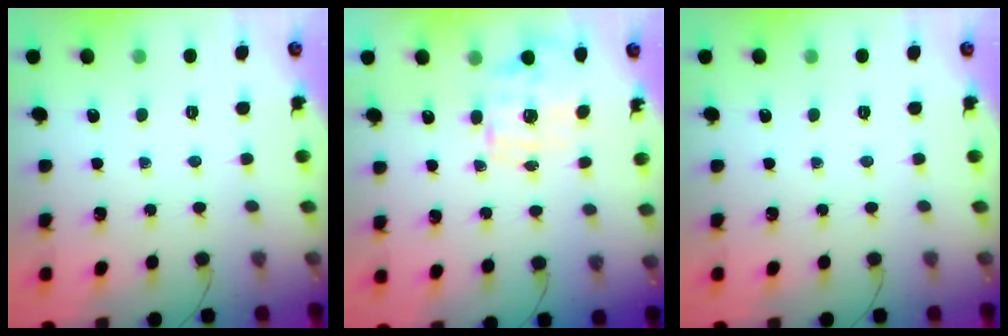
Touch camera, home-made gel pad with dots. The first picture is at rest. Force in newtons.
{"total": 1.2, "press": 1.1, "slide": 0.5}
{"total": 0.0}